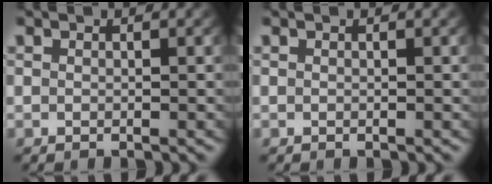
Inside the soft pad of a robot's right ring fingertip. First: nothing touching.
{"total": 0.0}